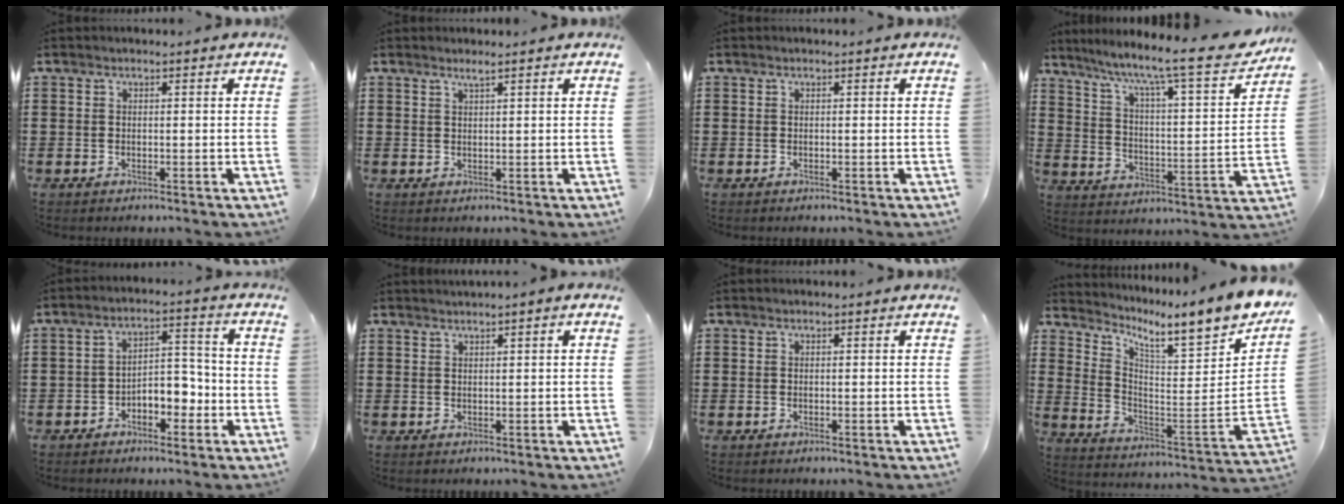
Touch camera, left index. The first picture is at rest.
{"total": 1.2, "force": [1.0, -0.1, 0.8], "torque": [-0.015, -0.001, 0.018]}
{"total": 0.0}
{"total": 10.1, "force": [8.0, 0.7, 6.1], "torque": [-0.123, -0.061, 0.120]}
{"total": 4.8, "force": [-2.8, 2.7, 2.8], "torque": [-0.050, 0.014, -0.055]}
{"total": 0.9, "force": [0.7, -0.2, 0.5], "torque": [-0.009, -0.001, 0.012]}
{"total": 0.0}
{"total": 7.1, "force": [6.1, 0.4, 3.7], "torque": [-0.078, -0.074, 0.088]}